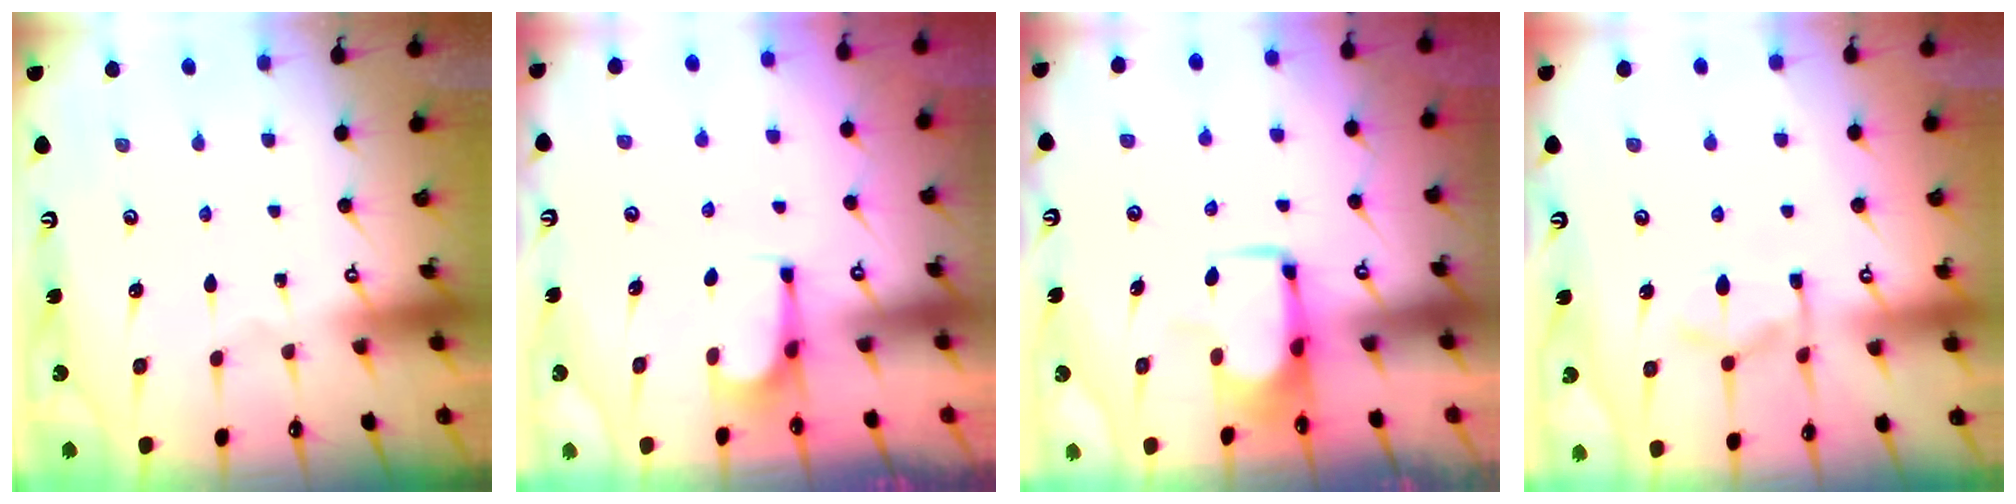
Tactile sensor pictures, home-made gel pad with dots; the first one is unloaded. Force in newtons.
{"total": 4.1, "press": 4.1, "slide": 0.3}
{"total": 1.7, "press": 1.7, "slide": 0.4}
{"total": 9.8, "press": 9.7, "slide": 1.4}